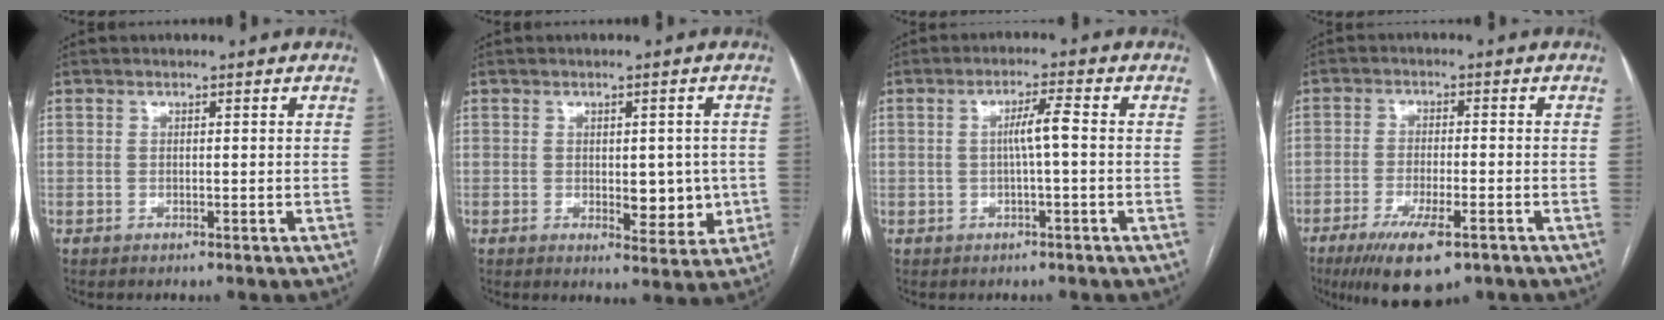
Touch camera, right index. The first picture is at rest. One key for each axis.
{"total": 6.3, "fx": -0.4, "fy": 3.1, "fz": 5.4, "tx": -0.063, "ty": -0.003, "tz": 0.004}
{"total": 3.5, "fx": -0.2, "fy": 0.0, "fz": 3.5, "tx": -0.063, "ty": 0.006, "tz": -0.001}
{"total": 10.0, "fx": -6.1, "fy": 2.4, "fz": 7.6, "tx": -0.133, "ty": -0.021, "tz": -0.098}